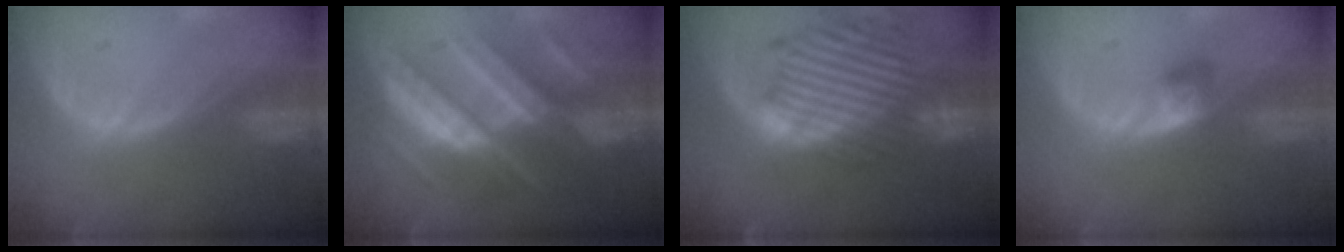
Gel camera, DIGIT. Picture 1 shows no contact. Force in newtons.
{"total": 11.4, "press": 11.3, "slide": 1.0}
{"total": 13.8, "press": 11.8, "slide": 7.2}
{"total": 2.8, "press": 2.5, "slide": 1.2}